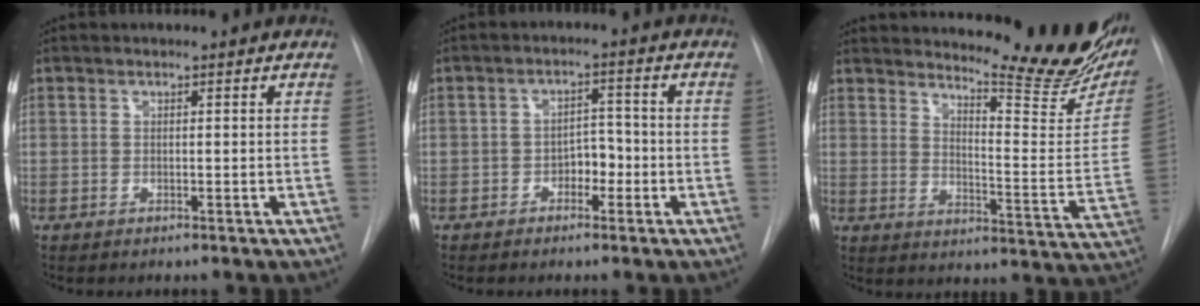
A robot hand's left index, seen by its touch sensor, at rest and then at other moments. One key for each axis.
{"total": 3.3, "fx": -1.5, "fy": 2.1, "fz": 2.2, "tx": -0.025, "ty": 0.010, "tz": -0.027}
{"total": 22.9, "fx": 19.8, "fy": 3.6, "fz": 10.9, "tx": -0.148, "ty": -0.098, "tz": 0.238}